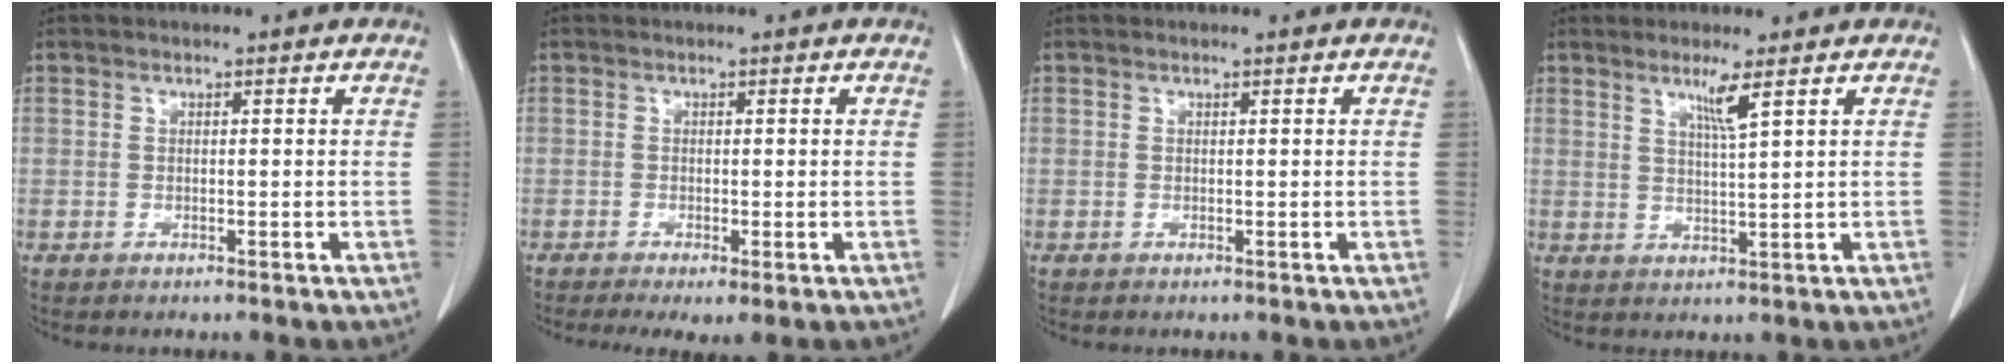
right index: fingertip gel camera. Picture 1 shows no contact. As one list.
[{"total": 4.0, "force": [-2.2, 0.9, 3.2], "torque": [-0.051, -0.016, -0.034]}, {"total": 0.0}, {"total": 3.5, "force": [2.0, -0.8, 2.8], "torque": [-0.055, -0.010, 0.041]}]